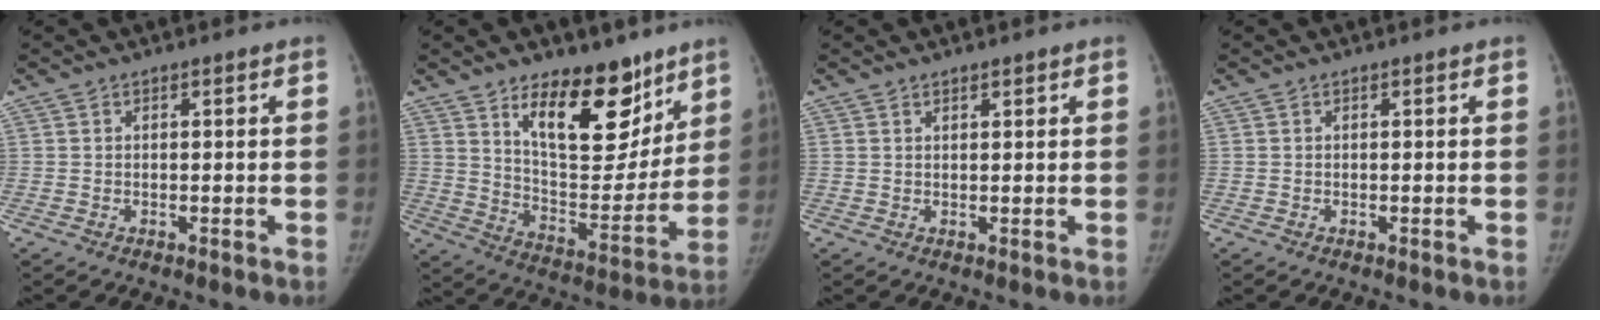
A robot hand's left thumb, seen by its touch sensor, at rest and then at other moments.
{"total": 18.8, "force": [11.7, 8.9, 11.7], "torque": [-0.115, -0.089, 0.193]}
{"total": 1.1, "force": [0.9, 0.3, 0.5], "torque": [-0.004, -0.005, 0.014]}
{"total": 0.0}